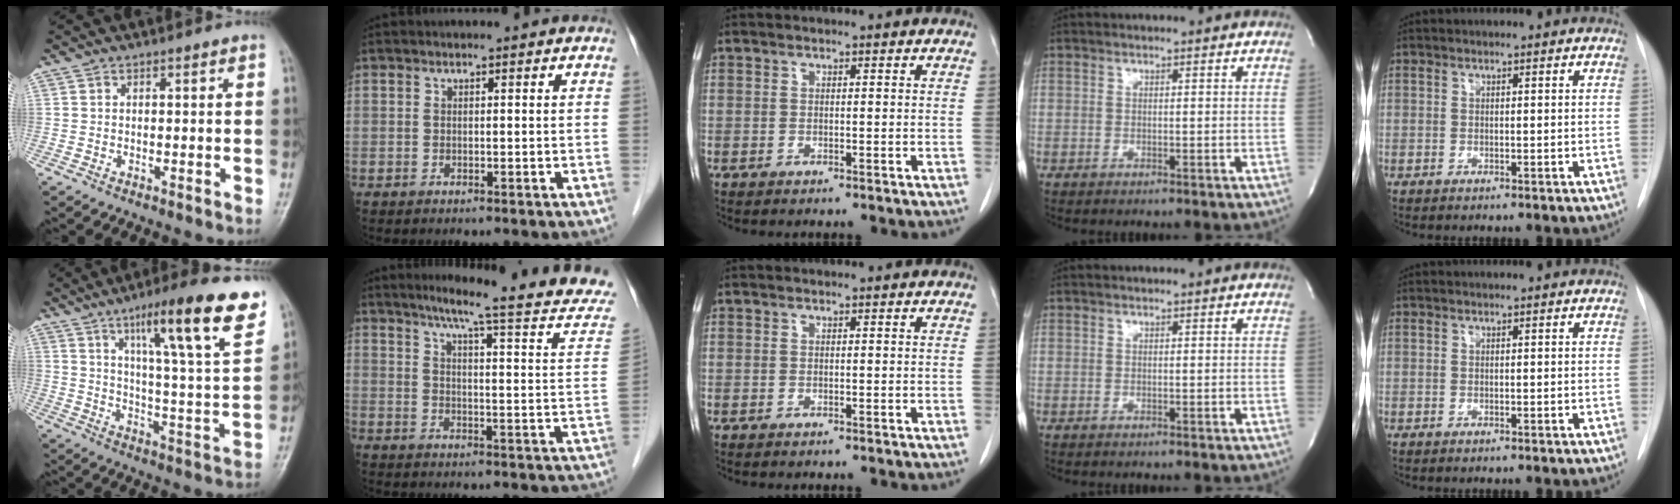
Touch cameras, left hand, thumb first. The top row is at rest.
{"thumb": {"total": 19.9, "force": [11.2, 2.6, 16.3], "torque": [-0.213, -0.044, 0.166]}, "index": {"total": 19.2, "force": [16.4, 0.5, 10.0], "torque": [-0.130, -0.040, 0.195]}}